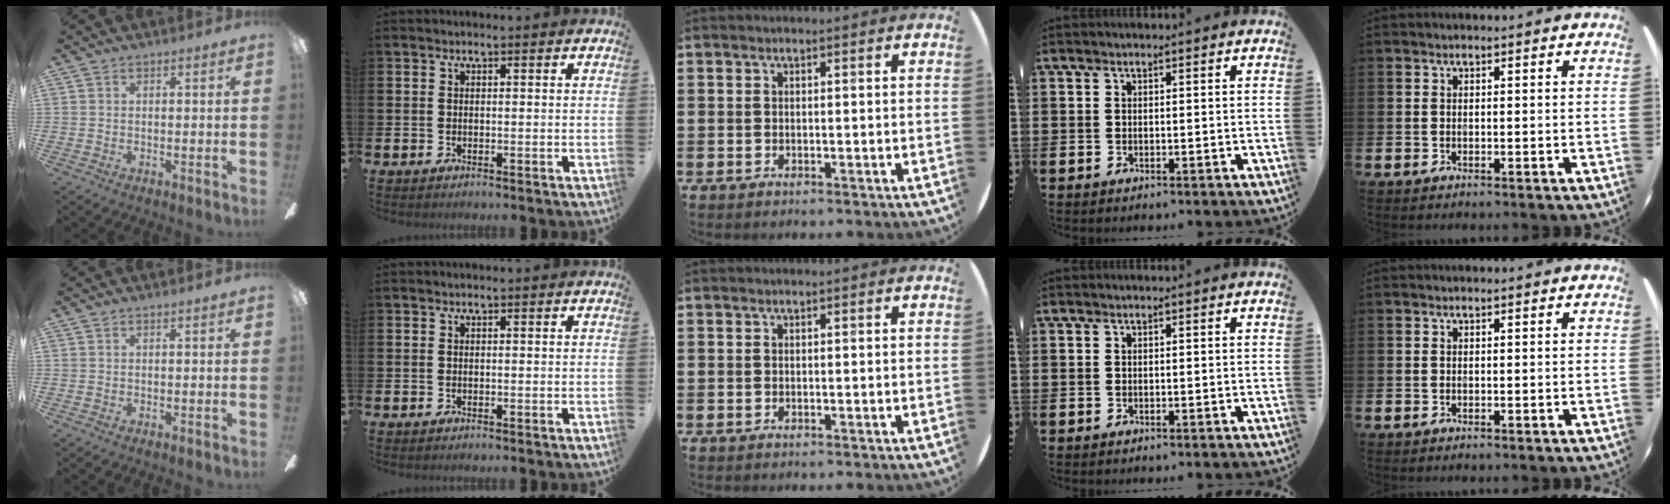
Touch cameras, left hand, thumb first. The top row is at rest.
{}